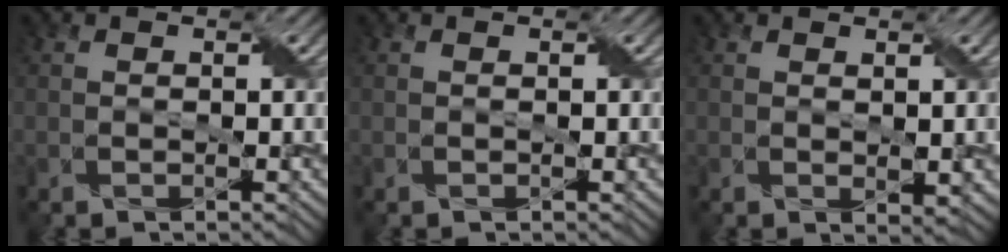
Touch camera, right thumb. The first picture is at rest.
{"total": 0.0}
{"total": 1.1, "force": [0.6, 0.5, 0.9], "torque": [-0.018, -0.004, 0.015]}